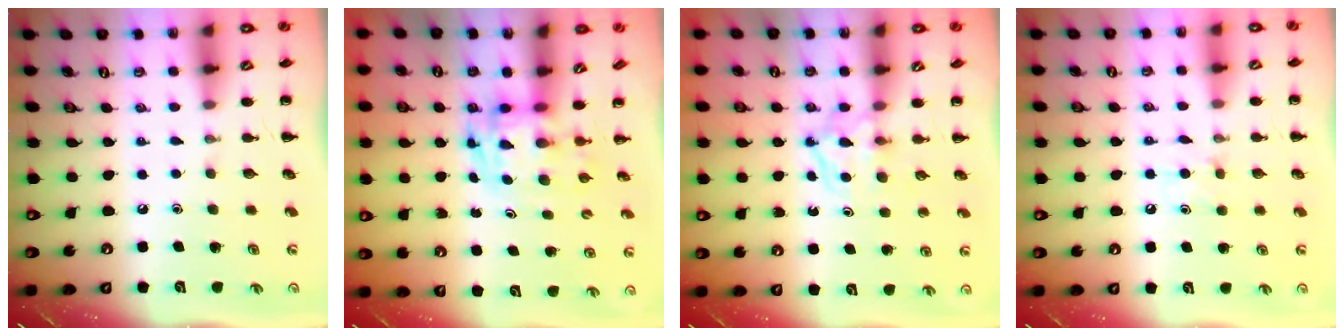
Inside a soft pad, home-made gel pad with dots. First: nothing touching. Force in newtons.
{"total": 3.6, "press": 3.5, "slide": 0.6}
{"total": 4.5, "press": 4.4, "slide": 0.4}
{"total": 5.7, "press": 5.4, "slide": 2.0}